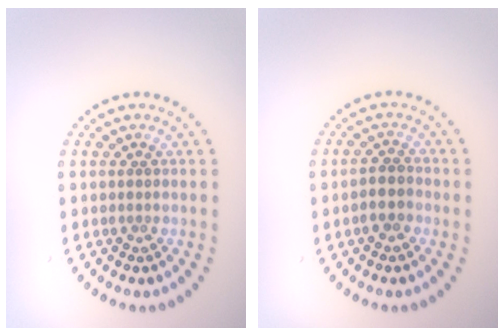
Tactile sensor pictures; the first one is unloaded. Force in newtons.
{"total": 2.0, "press": 1.8, "slide": 0.8}